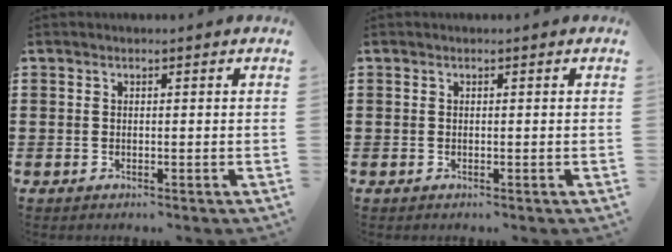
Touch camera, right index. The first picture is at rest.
{"total": 0.0}